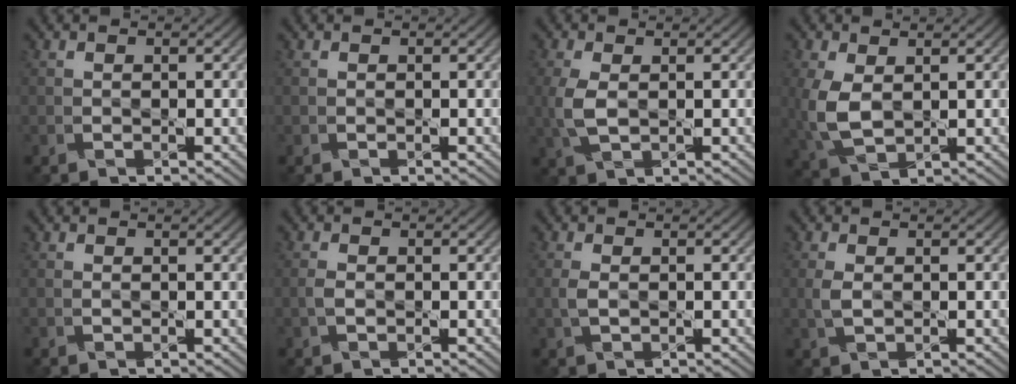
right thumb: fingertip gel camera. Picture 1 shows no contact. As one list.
[{"total": 0.0}, {"total": 3.8, "force": [0.2, 2.0, 3.2], "torque": [-0.090, 0.000, 0.005]}, {"total": 6.0, "force": [0.6, 3.6, 4.8], "torque": [-0.131, -0.001, 0.013]}, {"total": 0.5, "force": [0.4, 0.1, 0.4], "torque": [-0.009, 0.002, 0.006]}, {"total": 1.0, "force": [-0.1, 0.6, 0.8], "torque": [-0.023, 0.004, -0.003]}, {"total": 1.5, "force": [0.1, 0.7, 1.2], "torque": [-0.035, 0.002, 0.002]}, {"total": 1.9, "force": [0.3, 1.1, 1.6], "torque": [-0.044, 0.001, 0.005]}]